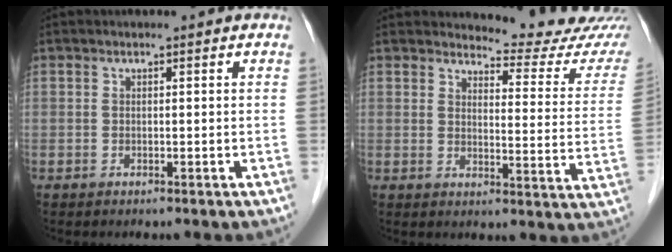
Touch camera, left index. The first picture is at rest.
{"total": 13.3, "force": [13.2, 0.7, 1.8], "torque": [-0.008, -0.091, 0.134]}